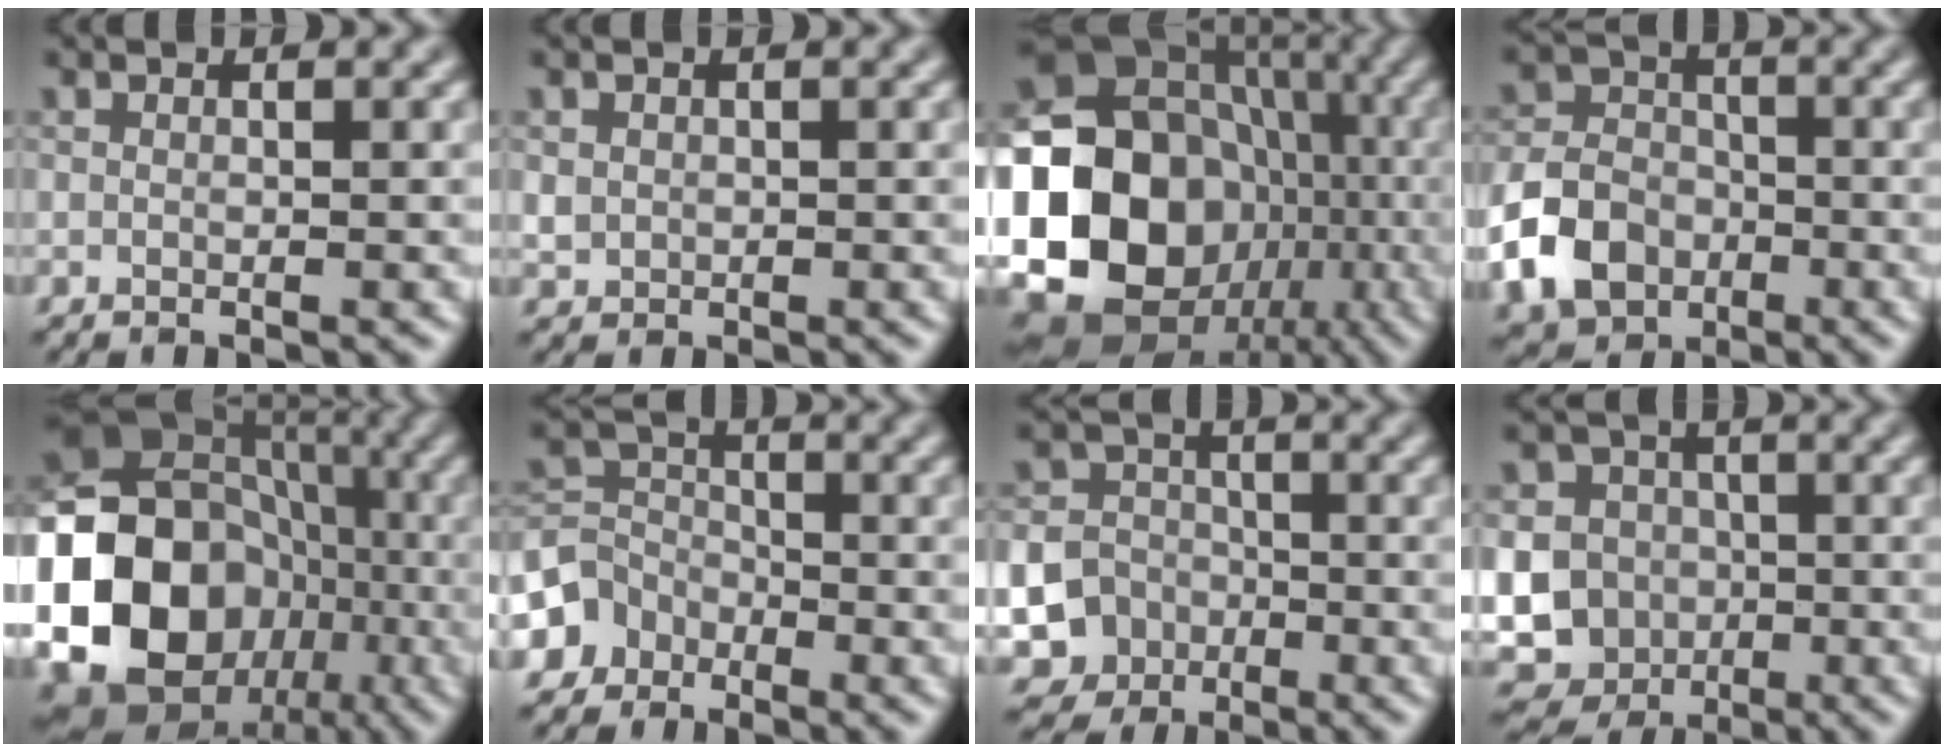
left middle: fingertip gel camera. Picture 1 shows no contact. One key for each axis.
{"total": 1.0, "fx": 0.1, "fy": 1.0, "fz": 0.3, "tx": -0.001, "ty": -0.004, "tz": 0.004}
{"total": 21.5, "fx": -4.1, "fy": 18.6, "fz": 9.9, "tx": -0.186, "ty": -0.017, "tz": -0.093}
{"total": 6.7, "fx": -2.6, "fy": 5.1, "fz": 3.4, "tx": -0.071, "ty": 0.000, "tz": -0.061}
{"total": 23.1, "fx": -6.6, "fy": 19.7, "fz": 10.2, "tx": -0.219, "ty": -0.039, "tz": -0.136}
{"total": 4.2, "fx": -2.4, "fy": 3.3, "fz": 0.6, "tx": 0.009, "ty": 0.013, "tz": -0.061}
{"total": 13.1, "fx": -5.2, "fy": 11.8, "fz": 2.2, "tx": -0.075, "ty": -0.030, "tz": -0.111}
{"total": 15.0, "fx": -2.6, "fy": 14.0, "fz": 4.7, "tx": -0.120, "ty": 0.000, "tz": -0.076}